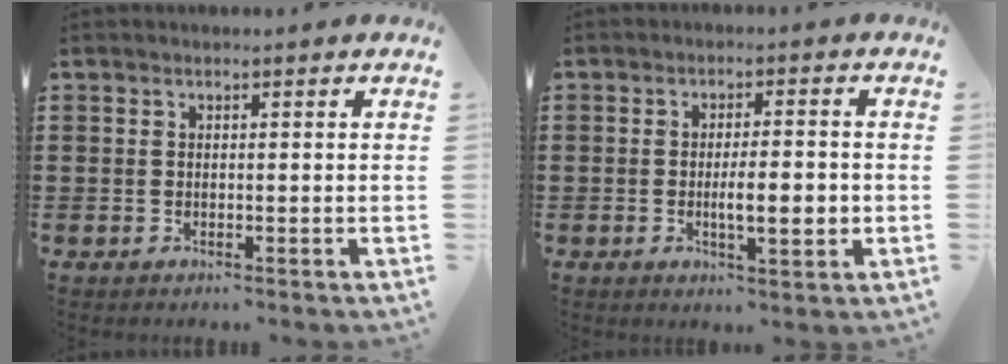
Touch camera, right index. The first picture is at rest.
{"total": 5.9, "force": [-0.9, 1.4, 5.6], "torque": [-0.080, -0.004, -0.019]}